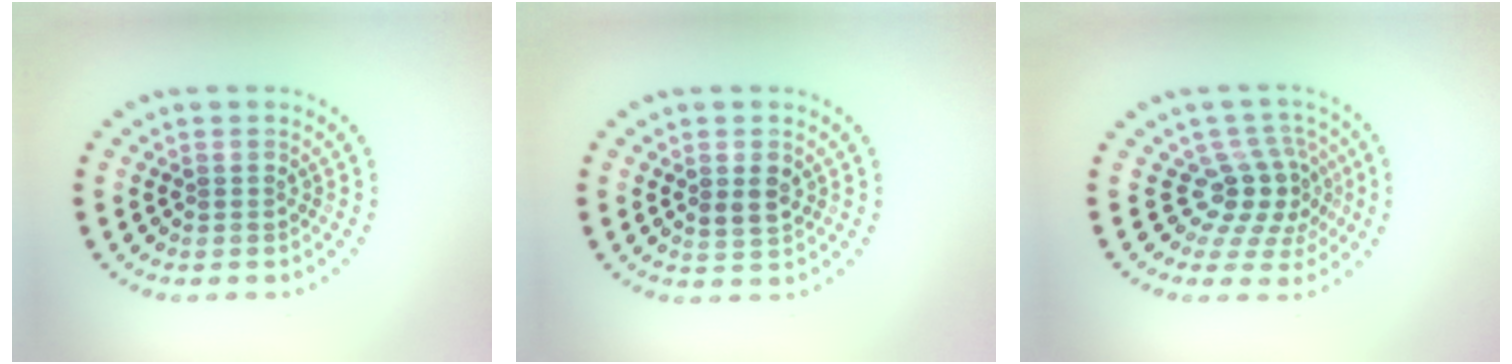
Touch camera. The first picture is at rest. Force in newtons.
{"total": 1.8, "press": 1.8, "slide": 0.5}
{"total": 3.9, "press": 2.8, "slide": 2.7}